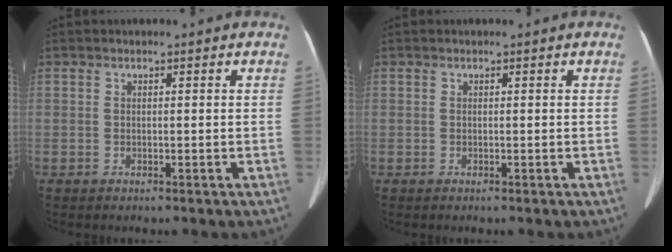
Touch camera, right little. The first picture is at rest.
{"total": 0.0}